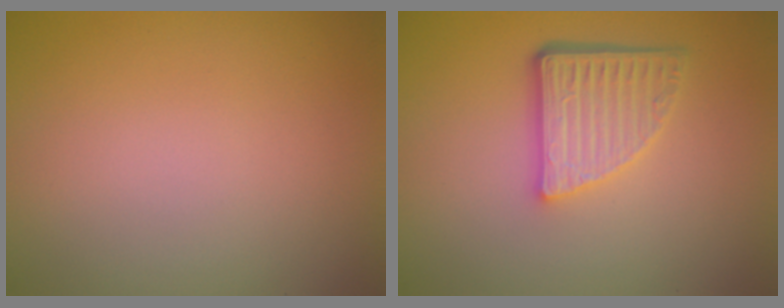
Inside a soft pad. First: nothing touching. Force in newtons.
{"total": 4.9, "press": 3.4, "slide": 3.5}